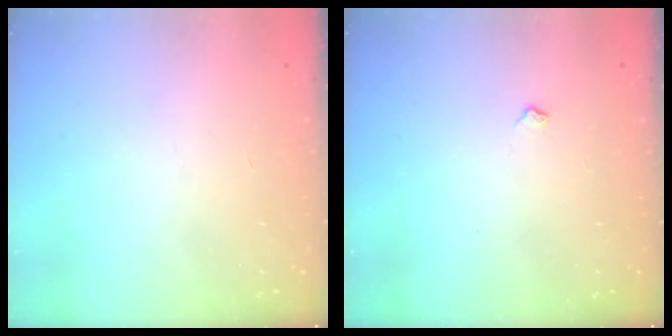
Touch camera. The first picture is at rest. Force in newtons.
{"total": 3.6, "press": 3.6, "slide": 0.6}